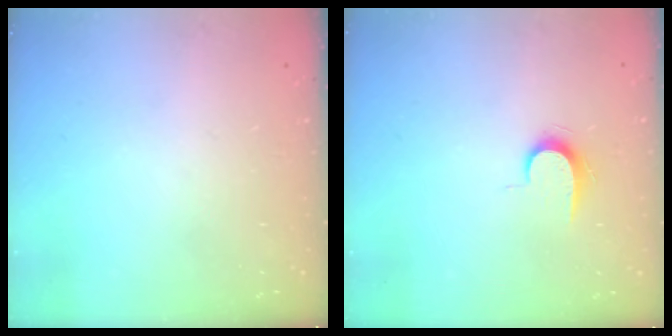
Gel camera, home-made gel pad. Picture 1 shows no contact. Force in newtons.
{"total": 6.6, "press": 6.6, "slide": 0.7}